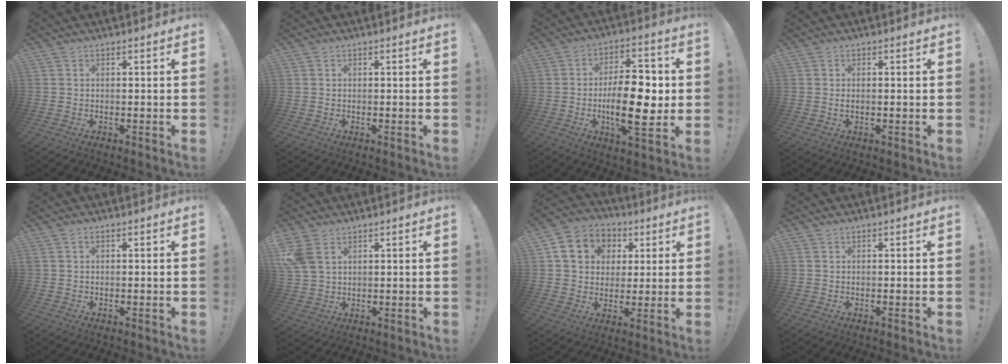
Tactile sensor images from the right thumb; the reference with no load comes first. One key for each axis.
{"total": 0.0}
{"total": 17.8, "fx": -2.1, "fy": 7.5, "fz": 16.0, "tx": -0.260, "ty": 0.002, "tz": -0.039}
{"total": 0.7, "fx": -0.1, "fy": 0.4, "fz": 0.6, "tx": -0.011, "ty": 0.001, "tz": -0.003}
{"total": 0.7, "fx": -0.1, "fy": 0.4, "fz": 0.6, "tx": -0.018, "ty": 0.006, "tz": -0.001}
{"total": 7.1, "fx": 3.4, "fy": 4.4, "fz": 4.4, "tx": -0.090, "ty": -0.009, "tz": 0.069}
{"total": 11.2, "fx": 3.7, "fy": 9.7, "fz": 4.2, "tx": -0.062, "ty": -0.010, "tz": 0.076}
{"total": 0.0}